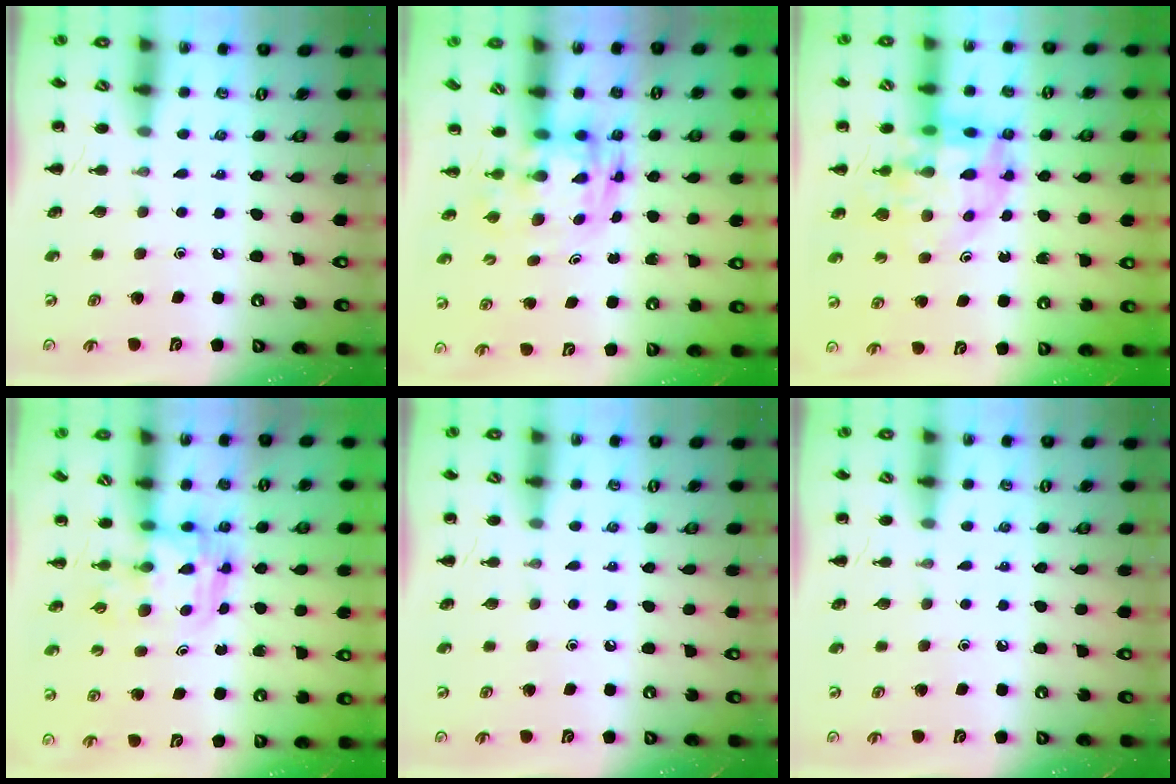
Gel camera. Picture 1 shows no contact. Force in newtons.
{"total": 3.4, "press": 3.4, "slide": 0.6}
{"total": 13.5, "press": 12.9, "slide": 3.9}
{"total": 3.5, "press": 3.4, "slide": 0.6}
{"total": 0.0}
{"total": 0.0}